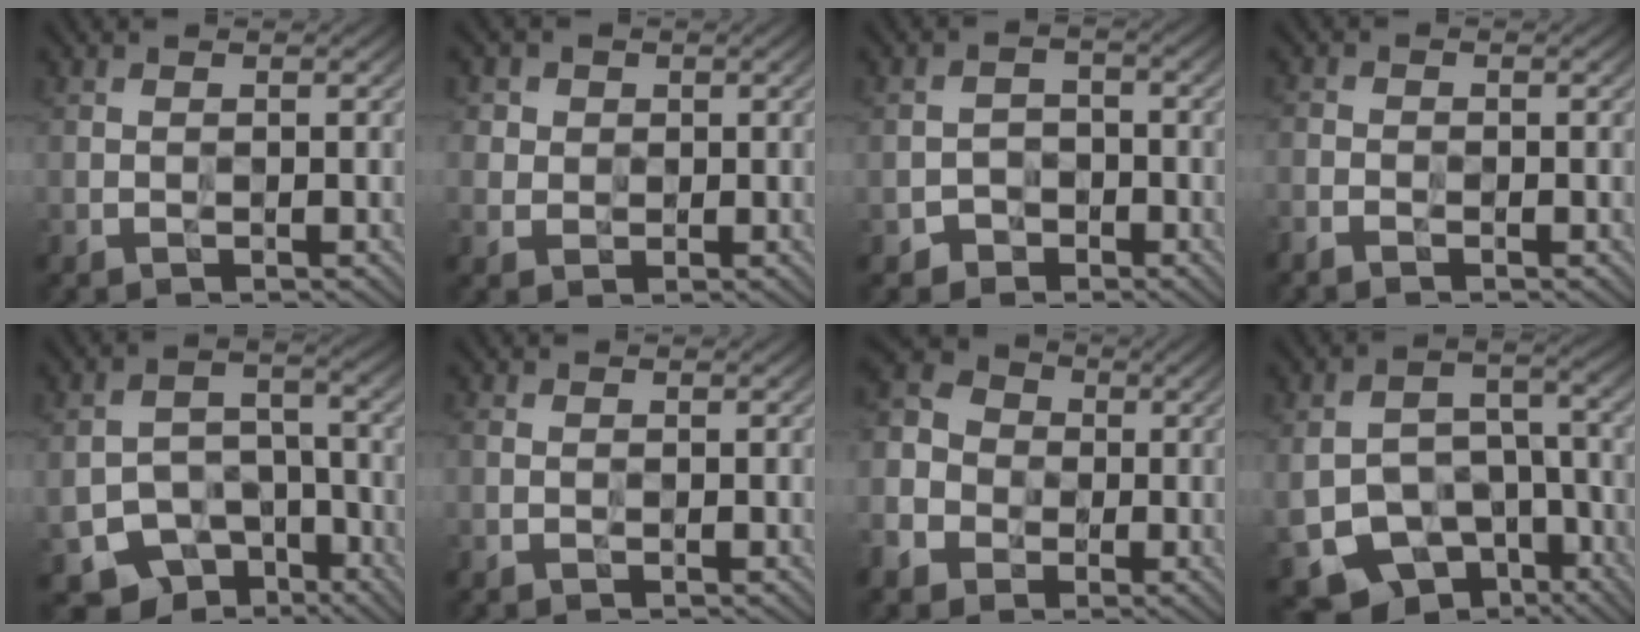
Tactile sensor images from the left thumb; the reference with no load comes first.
{"total": 4.1, "force": [1.4, 3.7, 1.0], "torque": [-0.045, -0.003, 0.020]}
{"total": 3.3, "force": [-2.0, 2.5, 0.7], "torque": [-0.006, -0.003, -0.038]}
{"total": 1.8, "force": [-1.5, 1.0, 0.5], "torque": [-0.010, -0.007, -0.037]}
{"total": 10.8, "force": [-6.4, 7.3, 4.7], "torque": [-0.093, -0.017, -0.098]}
{"total": 1.0, "force": [0.0, 0.7, 0.6], "torque": [-0.018, 0.000, -0.003]}
{"total": 10.5, "force": [-3.4, 9.1, 4.0], "torque": [-0.134, -0.034, -0.085]}
{"total": 12.1, "force": [-5.9, 8.1, 6.9], "torque": [-0.150, -0.035, -0.095]}